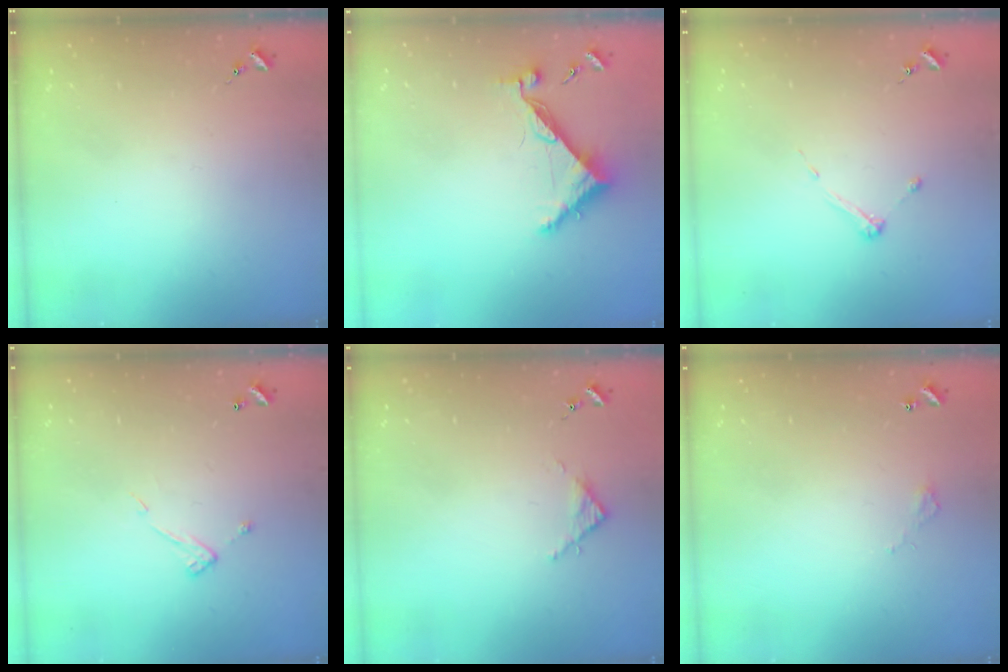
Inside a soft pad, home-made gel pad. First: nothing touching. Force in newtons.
{"total": 7.3, "press": 7.3, "slide": 0.6}
{"total": 3.2, "press": 3.2, "slide": 0.4}
{"total": 7.3, "press": 7.3, "slide": 0.5}
{"total": 2.8, "press": 2.8, "slide": 0.4}
{"total": 2.8, "press": 2.8, "slide": 0.2}